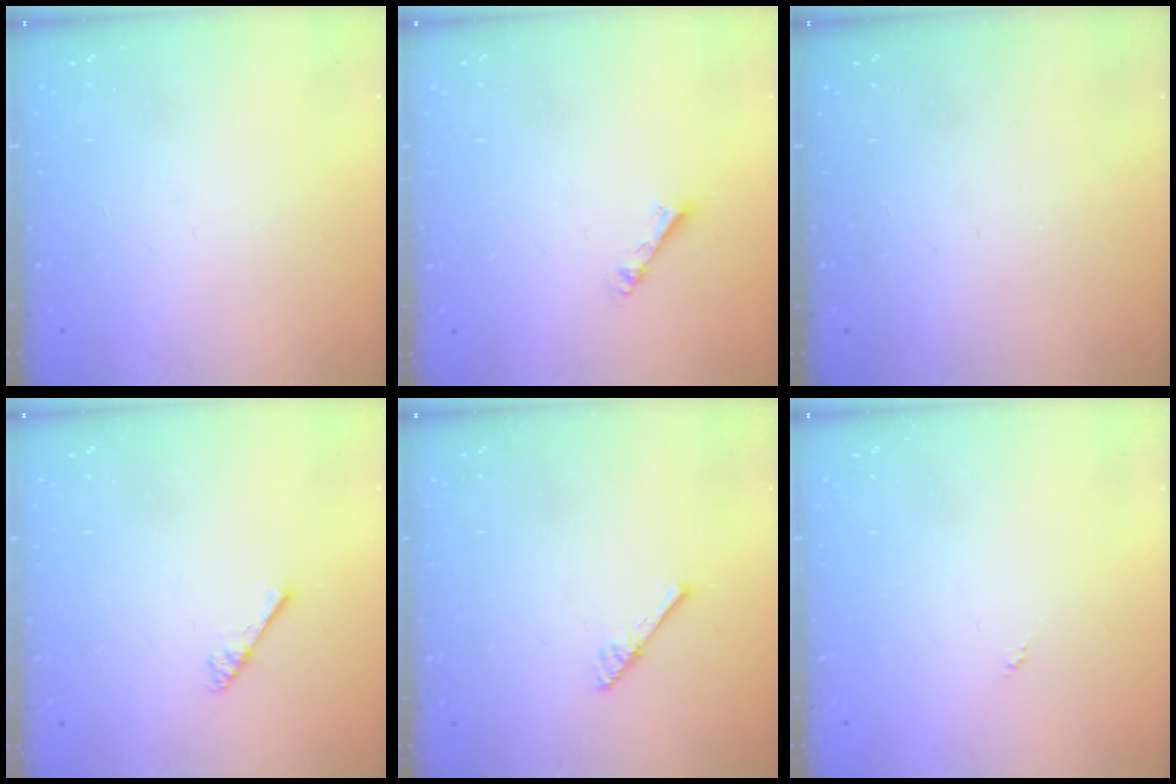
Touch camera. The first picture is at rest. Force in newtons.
{"total": 2.4, "press": 2.4, "slide": 0.4}
{"total": 0.0}
{"total": 2.5, "press": 2.5, "slide": 0.4}
{"total": 3.0, "press": 3.0, "slide": 0.3}
{"total": 0.0}